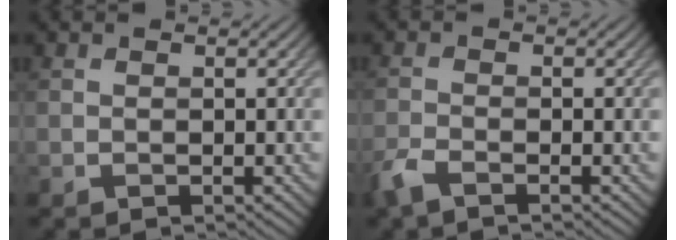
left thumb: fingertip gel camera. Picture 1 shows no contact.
{"total": 2.7, "force": [-2.0, 0.6, 1.7], "torque": [-0.044, -0.008, -0.050]}